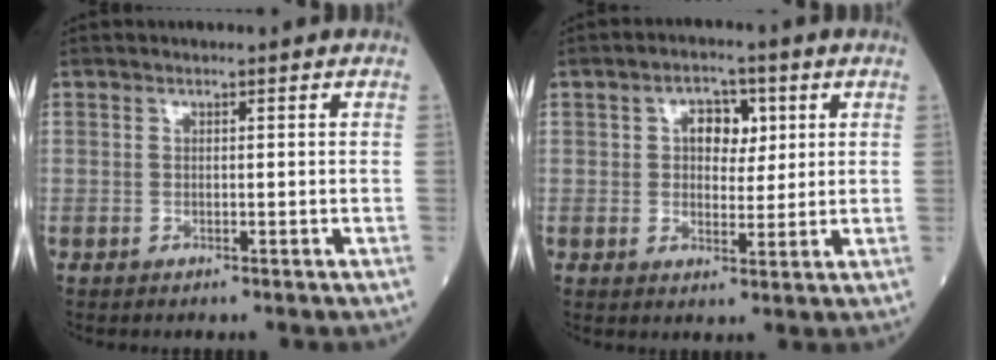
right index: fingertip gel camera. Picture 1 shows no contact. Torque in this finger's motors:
{"motor_torque": [0.14, -0.05, 0.02, 0.02]}